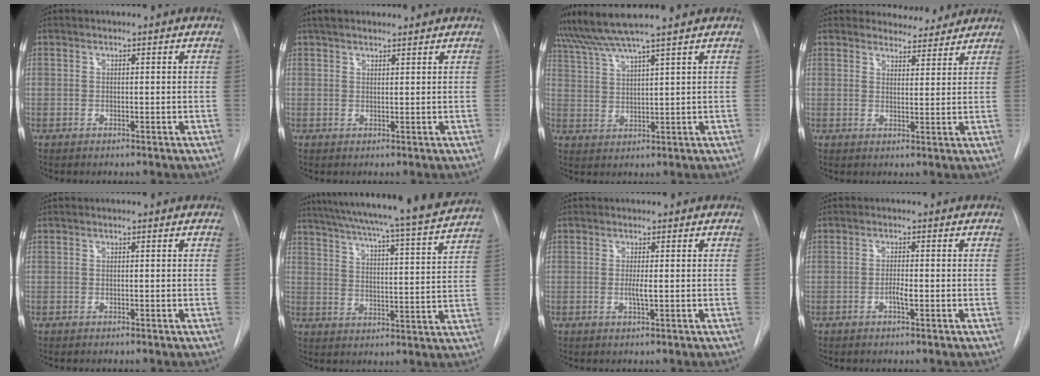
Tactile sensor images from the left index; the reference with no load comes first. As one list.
[{"total": 4.3, "force": [3.5, 1.5, 1.9], "torque": [-0.025, 0.025, 0.057]}, {"total": 6.5, "force": [5.6, -1.5, 2.9], "torque": [-0.065, 0.010, 0.109]}, {"total": 4.9, "force": [4.6, 1.5, 0.0], "torque": [0.005, -0.006, 0.054]}, {"total": 0.0}, {"total": 23.8, "force": [21.5, -0.4, 10.4], "torque": [-0.172, -0.043, 0.281]}, {"total": 1.4, "force": [-0.3, 0.0, 1.4], "torque": [-0.031, -0.006, -0.007]}, {"total": 1.6, "force": [-0.9, 0.2, 1.3], "torque": [-0.024, -0.002, -0.019]}]